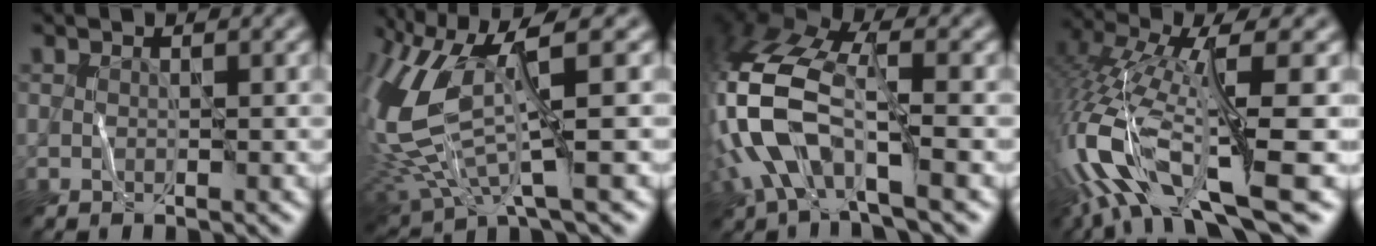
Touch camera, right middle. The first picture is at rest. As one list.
[{"total": 9.2, "force": [1.1, 3.0, 8.6], "torque": [-0.221, -0.005, 0.029]}, {"total": 10.1, "force": [-3.4, 4.6, 8.3], "torque": [-0.199, 0.001, -0.063]}, {"total": 12.0, "force": [-3.7, 3.2, 11.0], "torque": [-0.242, 0.007, -0.058]}]